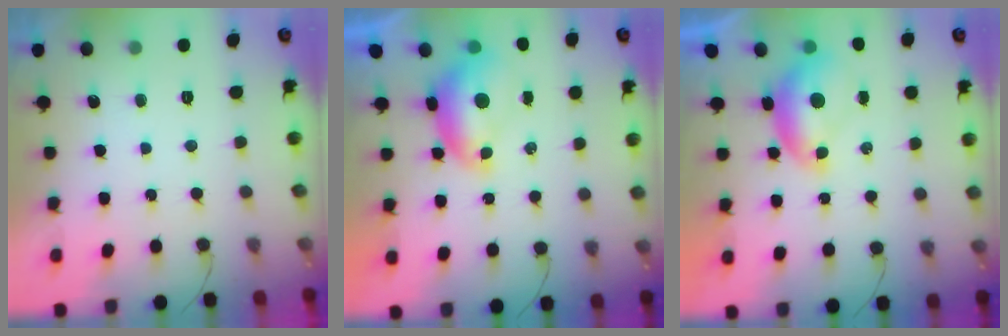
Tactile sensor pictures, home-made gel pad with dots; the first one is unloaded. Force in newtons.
{"total": 7.9, "press": 7.9, "slide": 1.0}
{"total": 7.4, "press": 7.3, "slide": 1.1}